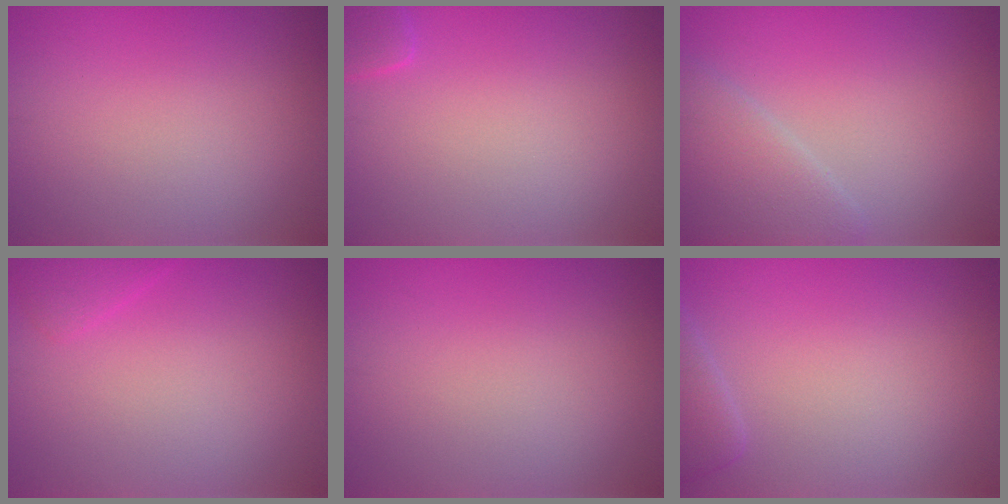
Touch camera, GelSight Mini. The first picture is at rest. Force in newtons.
{"total": 1.7, "press": 1.7, "slide": 0.2}
{"total": 4.1, "press": 4.0, "slide": 0.2}
{"total": 1.4, "press": 1.4, "slide": 0.1}
{"total": 0.0}
{"total": 2.2, "press": 2.2, "slide": 0.2}